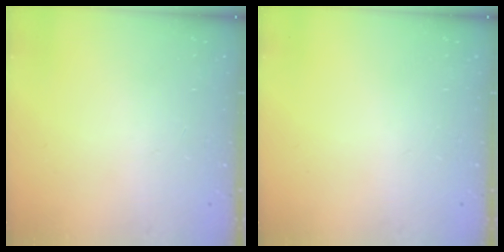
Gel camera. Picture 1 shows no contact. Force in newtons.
{"total": 0.0}